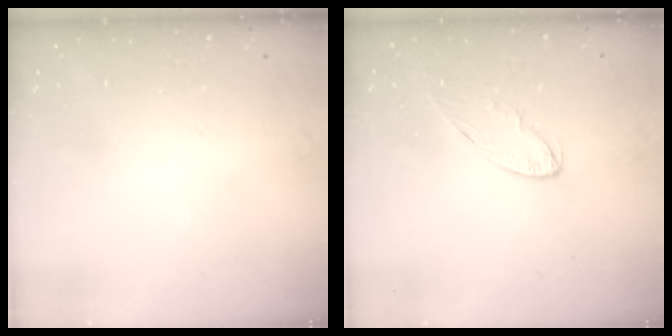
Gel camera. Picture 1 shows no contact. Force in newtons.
{"total": 6.0, "press": 6.0, "slide": 0.5}